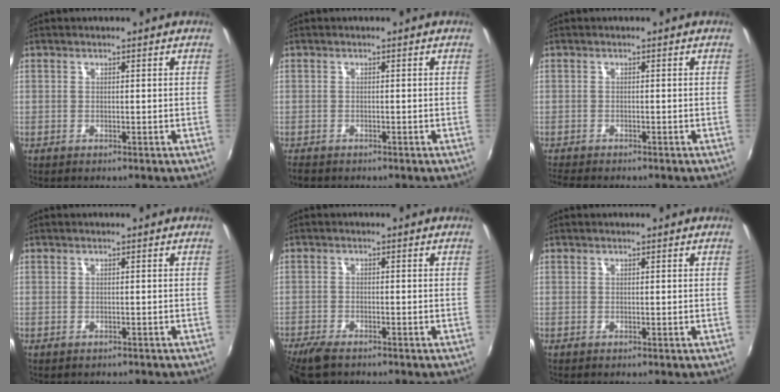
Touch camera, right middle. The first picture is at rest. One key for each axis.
{"total": 2.0, "fx": -1.7, "fy": 0.8, "fz": 0.7, "tx": -0.018, "ty": -0.009, "tz": -0.028}
{"total": 3.8, "fx": -3.4, "fy": 0.7, "fz": 1.4, "tx": -0.038, "ty": -0.020, "tz": -0.061}
{"total": 0.9, "fx": -0.7, "fy": 0.5, "fz": 0.2, "tx": -0.008, "ty": -0.002, "tz": -0.009}
{"total": 6.3, "fx": -5.2, "fy": 1.9, "fz": 3.2, "tx": -0.088, "ty": -0.028, "tz": -0.099}
{"total": 0.0}